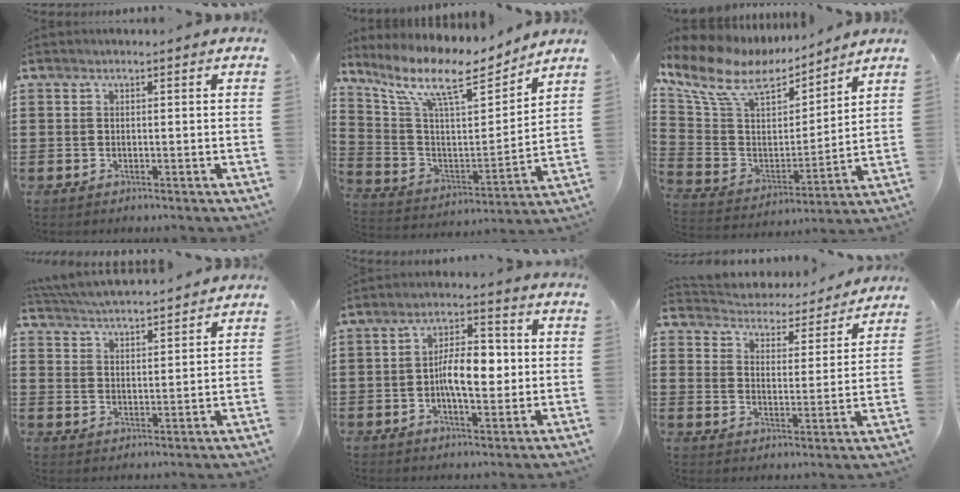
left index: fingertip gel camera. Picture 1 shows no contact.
{"total": 11.6, "force": [8.4, 2.9, 7.4], "torque": [-0.168, -0.046, 0.138]}
{"total": 11.0, "force": [7.9, 5.0, 5.8], "torque": [-0.149, -0.035, 0.138]}
{"total": 4.5, "force": [4.5, -0.2, 0.6], "torque": [-0.029, -0.026, 0.078]}
{"total": 7.5, "force": [-0.5, 3.4, 6.7], "torque": [-0.105, 0.005, -0.014]}
{"total": 3.8, "force": [3.7, 0.3, 0.0], "torque": [-0.024, -0.035, 0.058]}